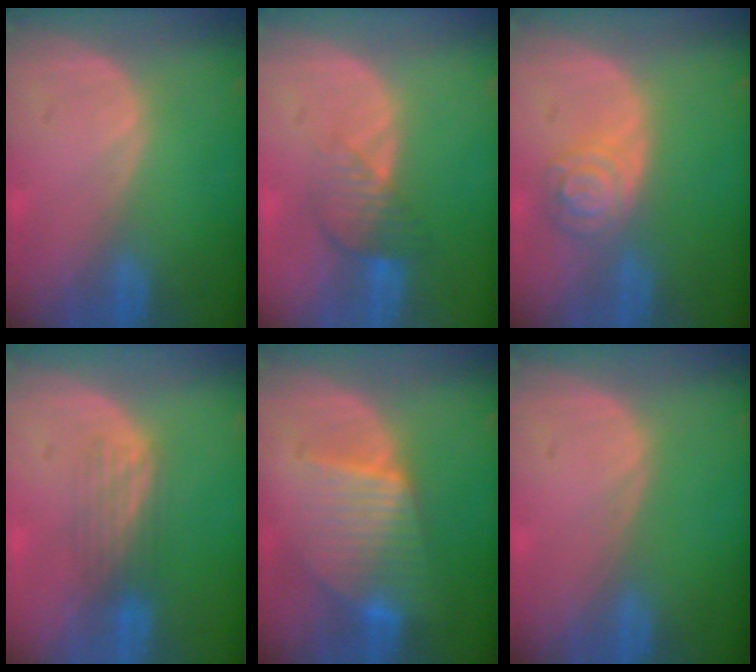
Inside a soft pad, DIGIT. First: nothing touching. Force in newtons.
{"total": 4.5, "press": 3.9, "slide": 2.3}
{"total": 5.2, "press": 4.6, "slide": 2.4}
{"total": 3.4, "press": 3.4, "slide": 0.2}
{"total": 7.4, "press": 7.4, "slide": 0.2}
{"total": 0.0}